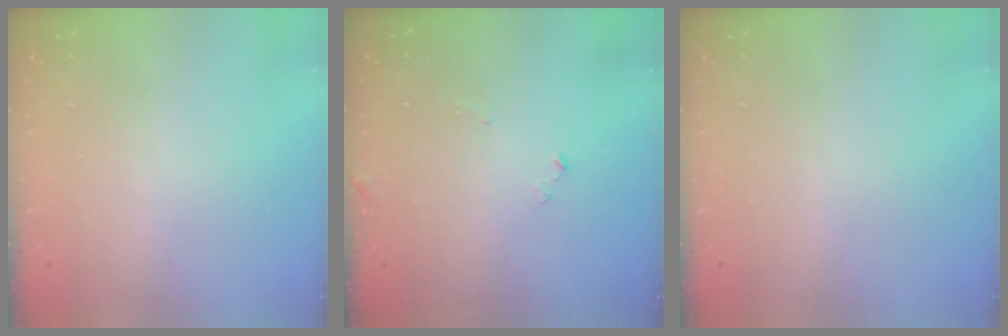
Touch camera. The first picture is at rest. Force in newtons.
{"total": 6.6, "press": 6.6, "slide": 0.3}
{"total": 0.0}